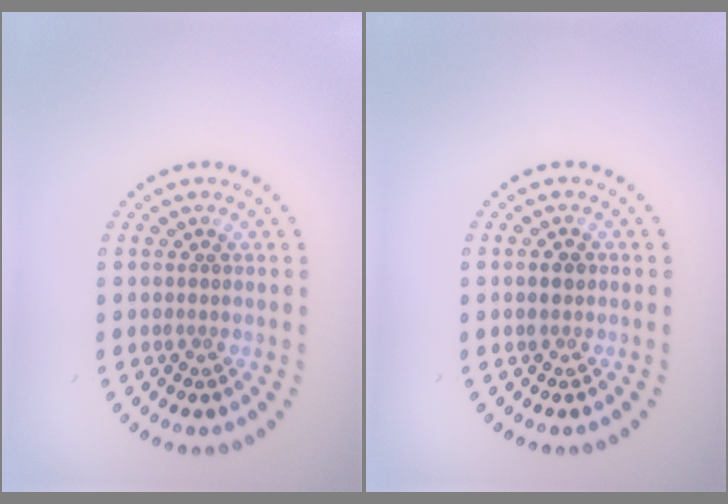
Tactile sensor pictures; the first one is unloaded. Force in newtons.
{"total": 1.5, "press": 1.5, "slide": 0.1}